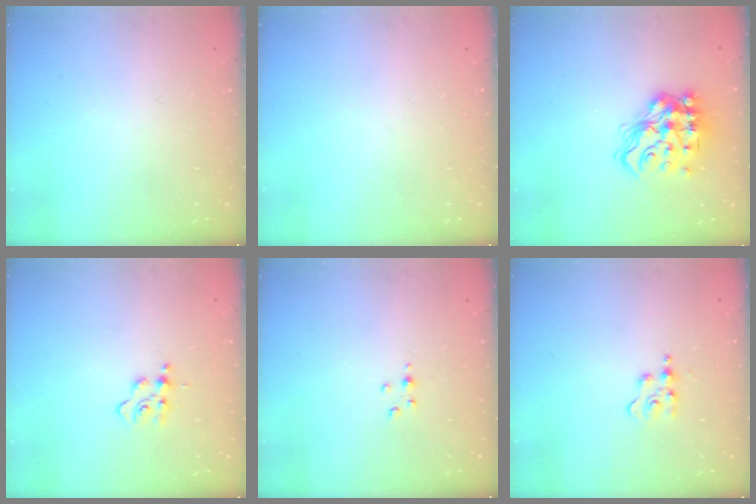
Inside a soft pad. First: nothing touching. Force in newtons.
{"total": 0.0}
{"total": 15.8, "press": 15.7, "slide": 1.1}
{"total": 6.5, "press": 6.5, "slide": 0.6}
{"total": 3.1, "press": 3.1, "slide": 0.4}
{"total": 3.6, "press": 3.6, "slide": 0.4}